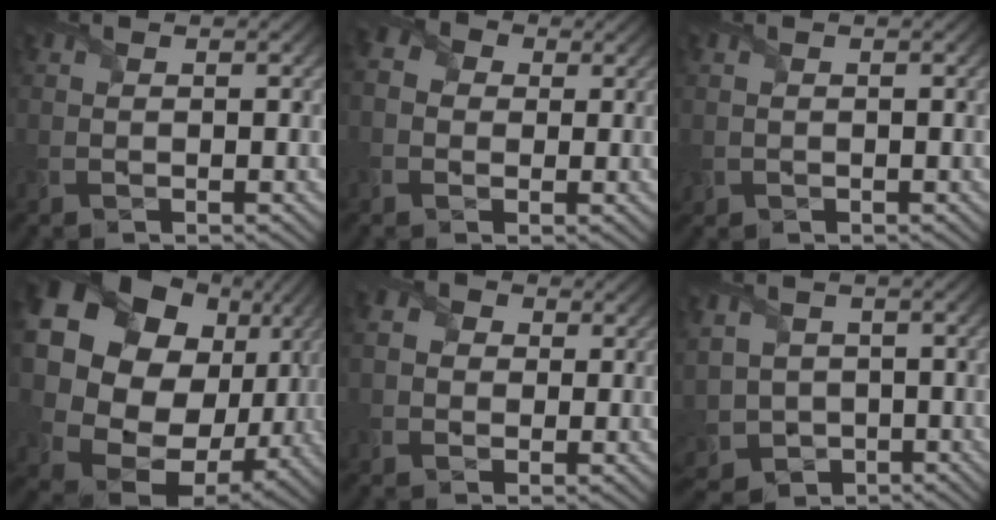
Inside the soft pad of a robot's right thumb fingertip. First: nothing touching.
{"total": 4.3, "force": [0.2, 3.8, 2.0], "torque": [-0.069, 0.002, -0.003]}
{"total": 0.7, "force": [0.1, 0.7, 0.1], "torque": [-0.010, -0.004, 0.000]}
{"total": 21.0, "force": [4.1, 16.7, 11.9], "torque": [-0.279, -0.043, 0.100]}
{"total": 3.4, "force": [0.7, 2.9, 1.5], "torque": [-0.062, 0.005, 0.004]}
{"total": 6.2, "force": [-1.4, 5.3, 2.8], "torque": [-0.097, -0.022, -0.031]}